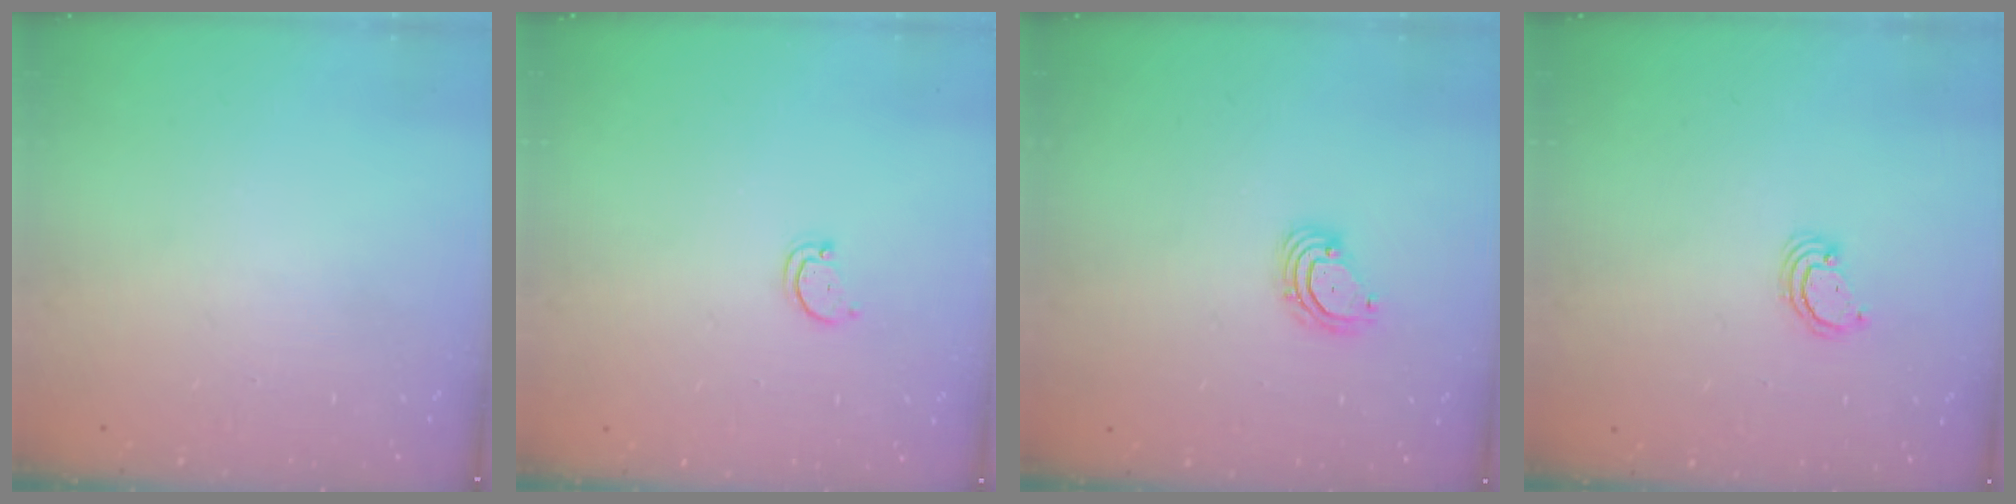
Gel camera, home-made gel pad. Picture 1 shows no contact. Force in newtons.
{"total": 2.6, "press": 2.5, "slide": 0.4}
{"total": 4.0, "press": 4.0, "slide": 0.5}
{"total": 2.3, "press": 2.3, "slide": 0.1}